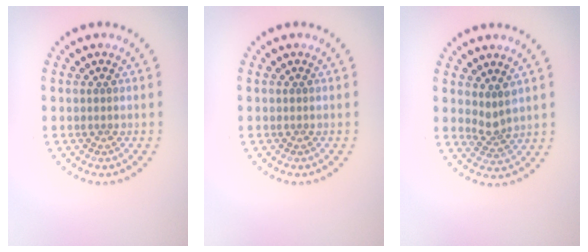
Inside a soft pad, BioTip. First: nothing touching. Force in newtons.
{"total": 0.0}
{"total": 1.9, "press": 1.3, "slide": 1.3}